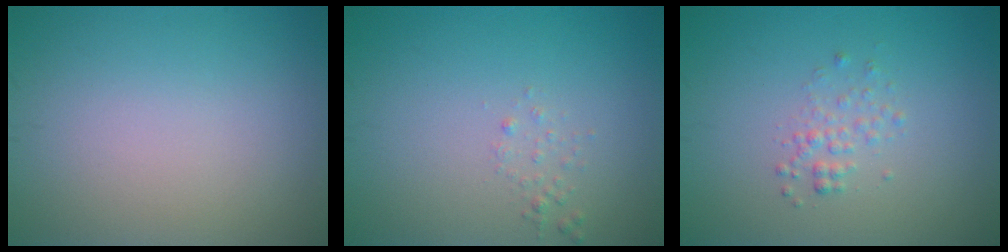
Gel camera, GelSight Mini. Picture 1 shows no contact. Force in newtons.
{"total": 0.8, "press": 0.8, "slide": 0.1}
{"total": 1.4, "press": 1.4, "slide": 0.1}